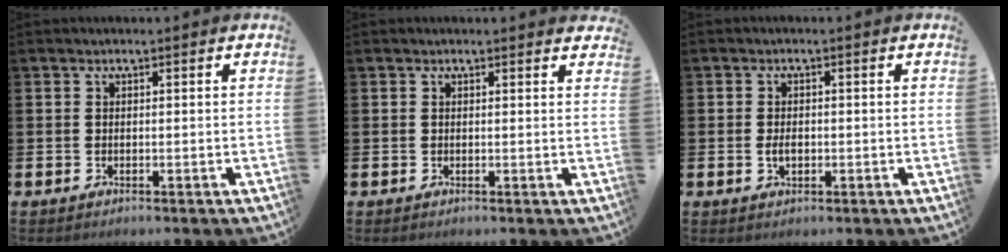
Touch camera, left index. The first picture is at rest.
{"total": 0.6, "force": [0.6, 0.0, 0.1], "torque": [0.012, -0.004, 0.008]}
{"total": 1.8, "force": [-0.2, 1.1, 1.4], "torque": [-0.023, 0.003, -0.005]}